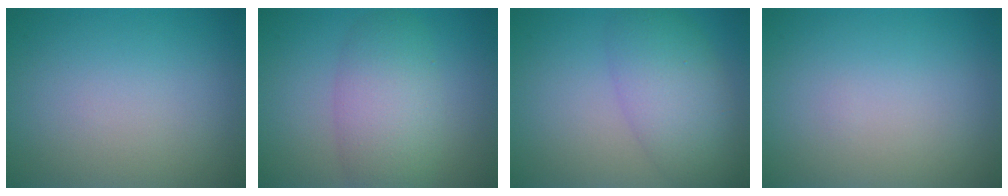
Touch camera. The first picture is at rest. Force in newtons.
{"total": 5.4, "press": 5.4, "slide": 0.2}
{"total": 5.4, "press": 5.4, "slide": 0.2}
{"total": 0.0}